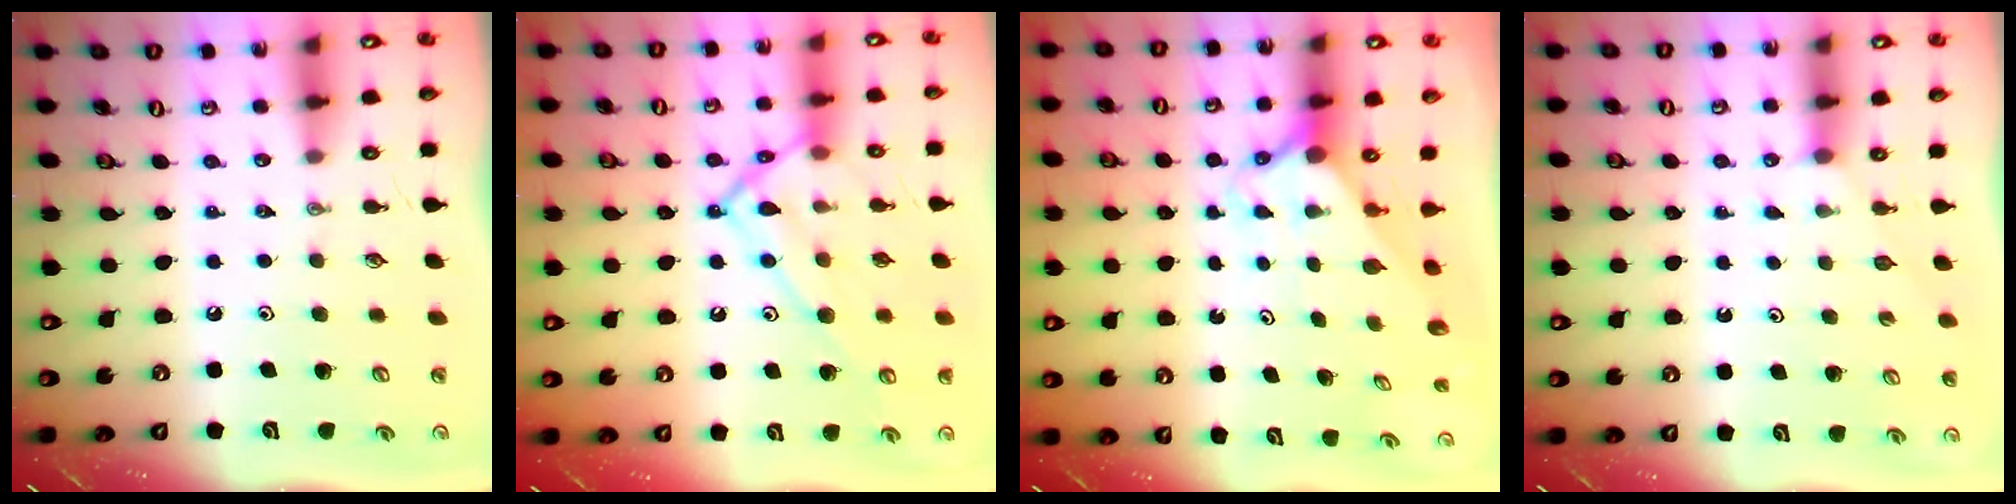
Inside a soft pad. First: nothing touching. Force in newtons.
{"total": 15.1, "press": 15.0, "slide": 1.4}
{"total": 2.2, "press": 2.2, "slide": 0.2}
{"total": 1.7, "press": 1.7, "slide": 0.2}